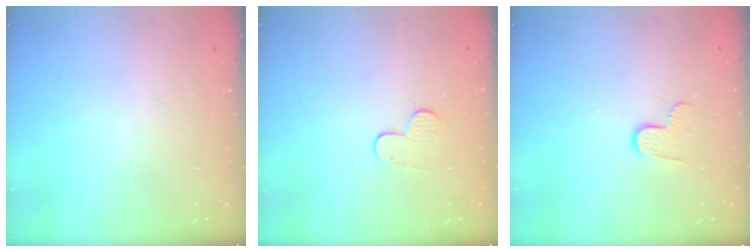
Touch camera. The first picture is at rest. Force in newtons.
{"total": 6.4, "press": 6.4, "slide": 0.5}
{"total": 5.8, "press": 5.8, "slide": 0.3}